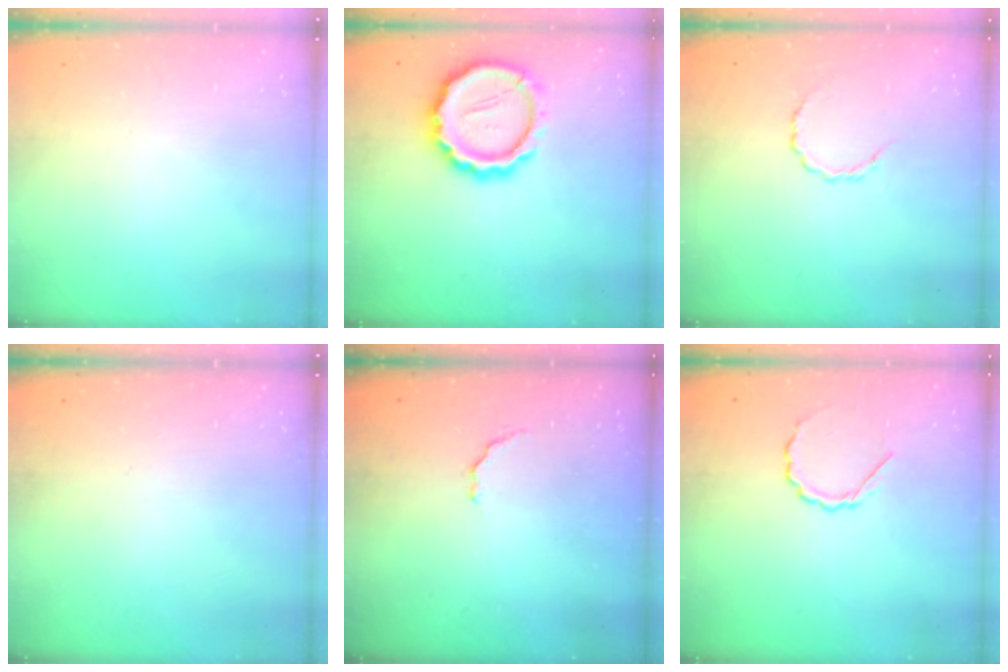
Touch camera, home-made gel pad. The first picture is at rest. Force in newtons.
{"total": 15.7, "press": 15.4, "slide": 3.1}
{"total": 3.0, "press": 2.8, "slide": 1.0}
{"total": 0.0}
{"total": 2.6, "press": 2.5, "slide": 0.9}
{"total": 4.9, "press": 4.7, "slide": 1.3}